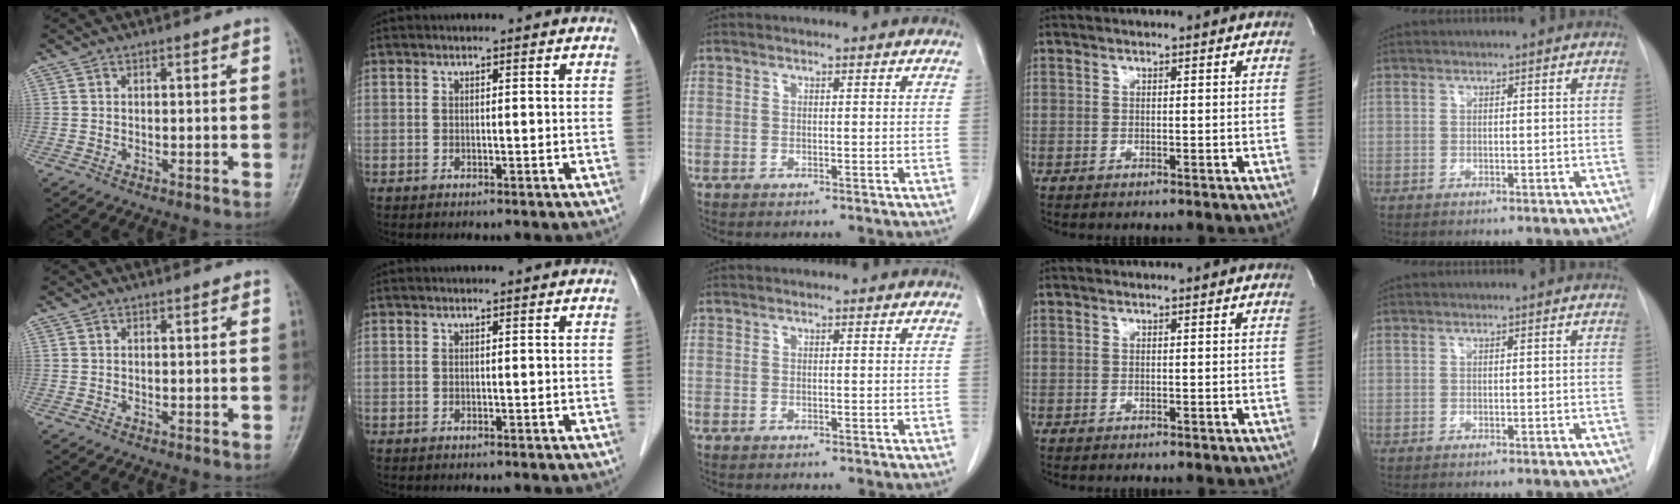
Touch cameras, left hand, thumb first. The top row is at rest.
{}